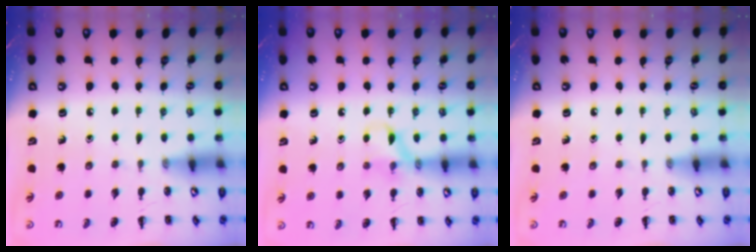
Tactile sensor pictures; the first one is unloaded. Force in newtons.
{"total": 8.7, "press": 8.6, "slide": 1.0}
{"total": 0.0}